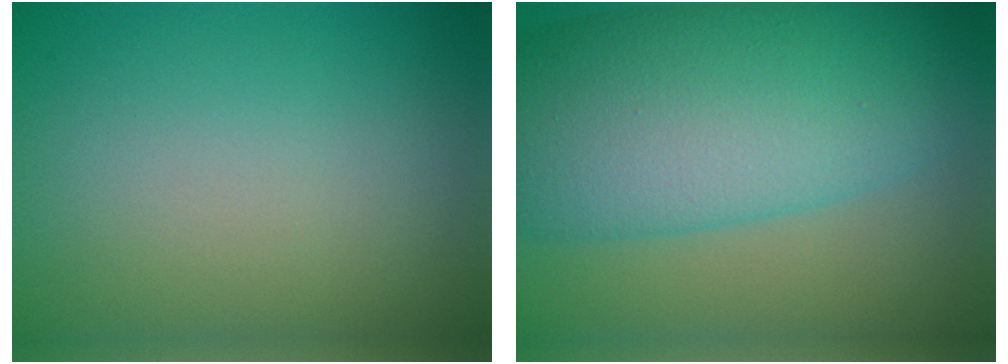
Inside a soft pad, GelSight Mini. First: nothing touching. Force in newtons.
{"total": 12.4, "press": 12.4, "slide": 0.0}